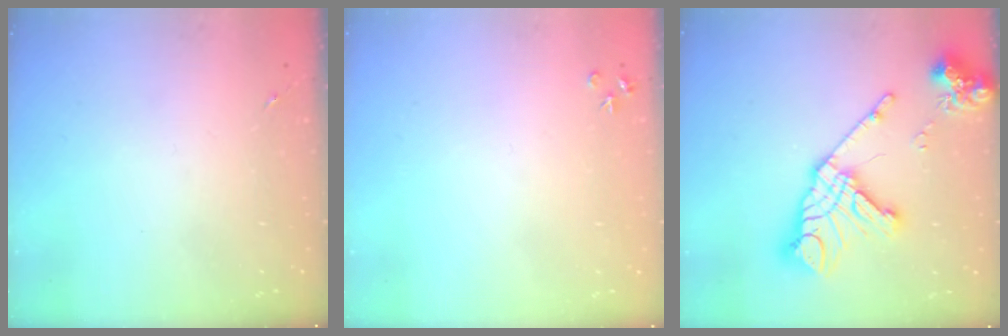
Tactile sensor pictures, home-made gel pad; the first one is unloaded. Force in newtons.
{"total": 3.1, "press": 3.1, "slide": 0.4}
{"total": 21.3, "press": 21.1, "slide": 2.6}